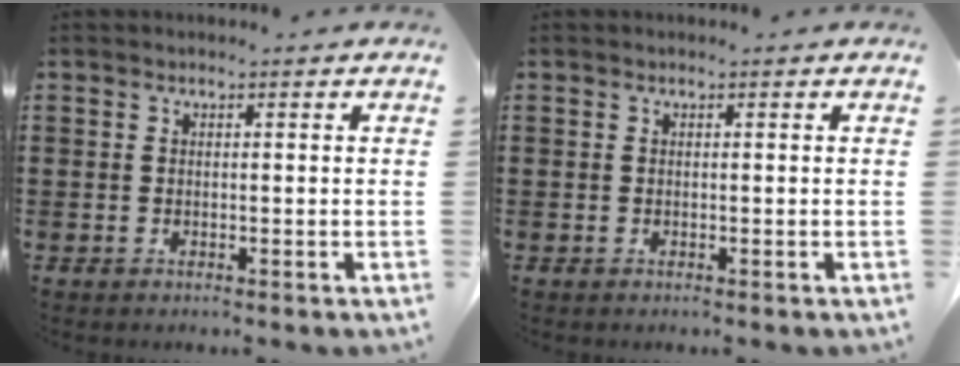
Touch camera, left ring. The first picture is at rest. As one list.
[{"total": 0.0}]